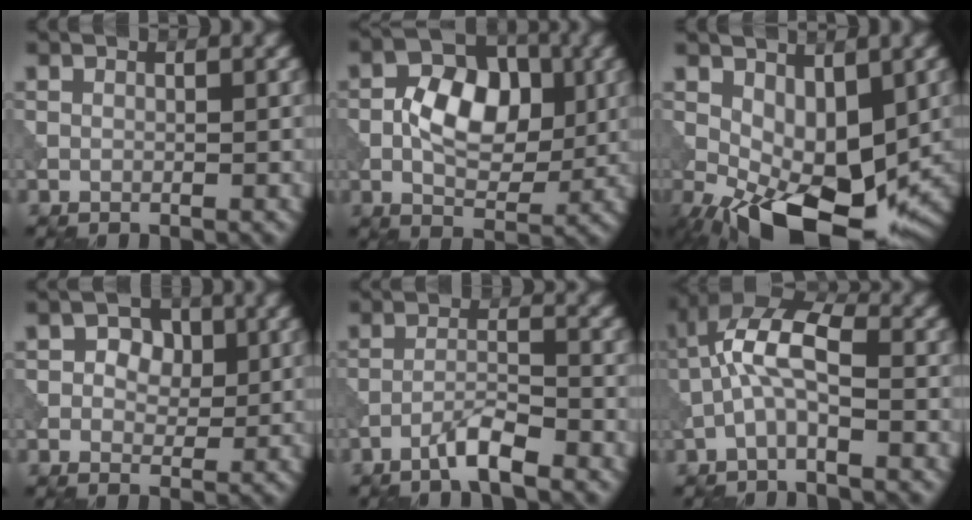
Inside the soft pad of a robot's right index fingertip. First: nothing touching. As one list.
[{"total": 6.5, "force": [-0.1, 4.2, 5.0], "torque": [-0.073, 0.000, -0.005]}, {"total": 9.5, "force": [-1.6, 4.8, 8.0], "torque": [-0.134, -0.015, -0.023]}, {"total": 3.4, "force": [0.8, 2.6, 2.1], "torque": [-0.024, 0.000, -0.004]}, {"total": 3.1, "force": [-2.4, 0.2, 1.9], "torque": [-0.036, 0.008, -0.051]}, {"total": 6.0, "force": [-1.0, 2.5, 5.4], "torque": [-0.120, 0.021, -0.030]}]